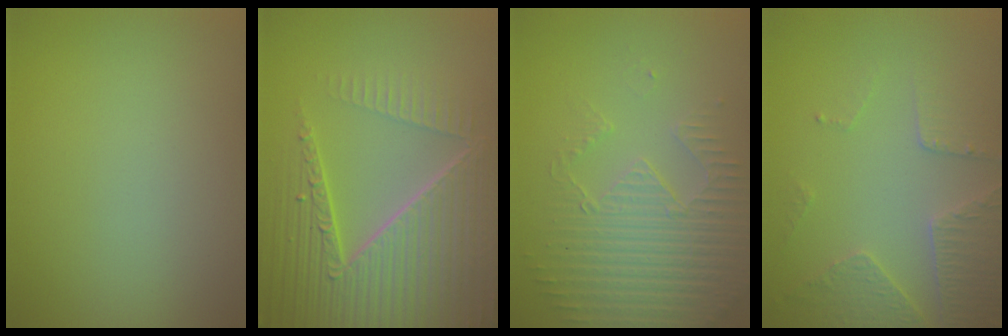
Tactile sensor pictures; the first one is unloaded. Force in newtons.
{"total": 8.9, "press": 6.1, "slide": 6.4}
{"total": 3.8, "press": 3.7, "slide": 1.0}
{"total": 4.5, "press": 3.3, "slide": 3.1}